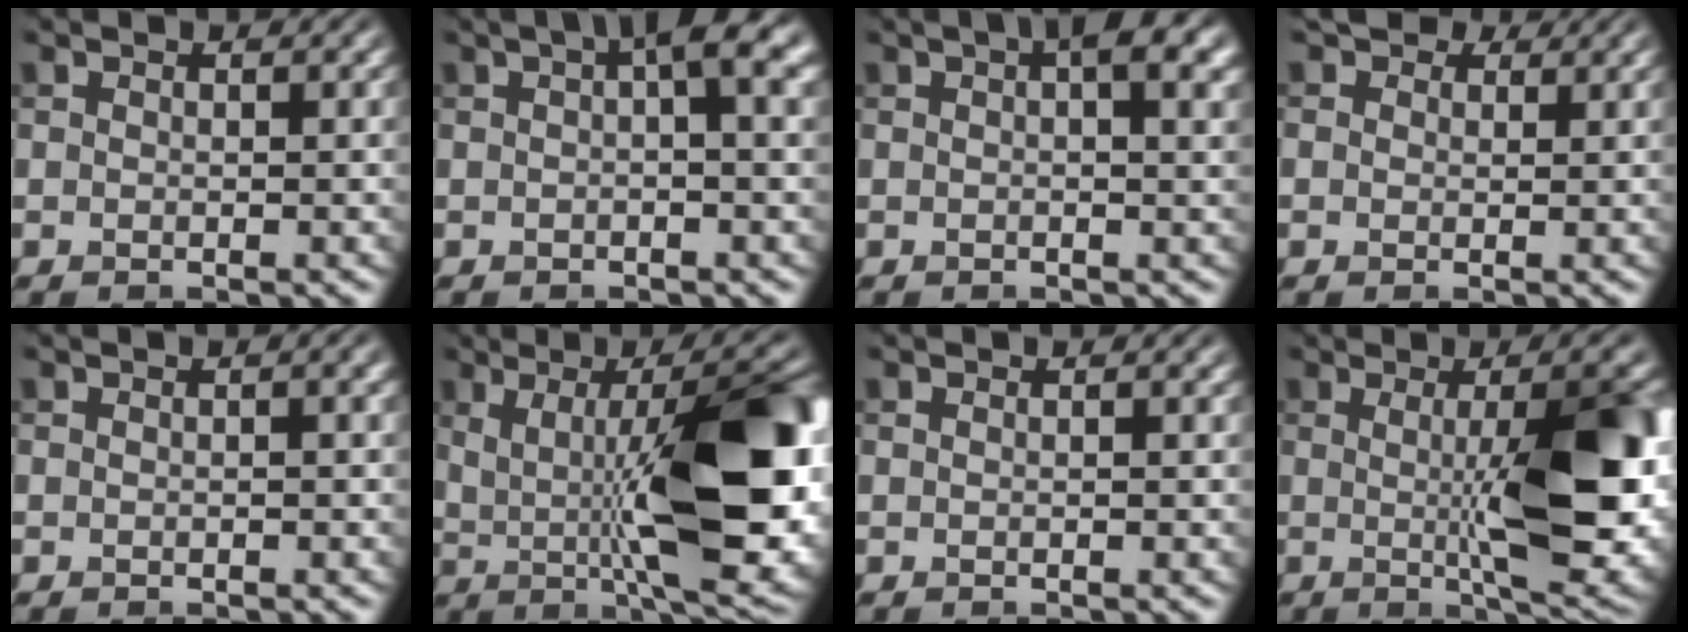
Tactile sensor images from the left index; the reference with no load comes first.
{"total": 4.8, "force": [1.5, 1.0, 4.5], "torque": [-0.062, 0.011, 0.013]}
{"total": 4.5, "force": [1.7, 1.4, 3.9], "torque": [-0.053, 0.007, 0.019]}
{"total": 3.3, "force": [2.0, 2.1, 1.4], "torque": [-0.033, -0.001, 0.020]}
{"total": 0.8, "force": [-0.3, 0.1, 0.8], "torque": [-0.015, 0.002, -0.006]}
{"total": 13.6, "force": [0.4, 4.3, 12.9], "torque": [-0.168, -0.005, 0.009]}
{"total": 0.0}
{"total": 11.3, "force": [-0.1, 2.7, 11.0], "torque": [-0.132, -0.010, 0.006]}